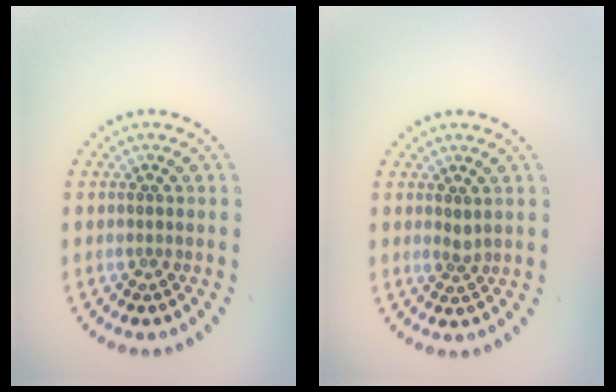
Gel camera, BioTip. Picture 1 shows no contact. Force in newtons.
{"total": 0.9, "press": 0.7, "slide": 0.6}